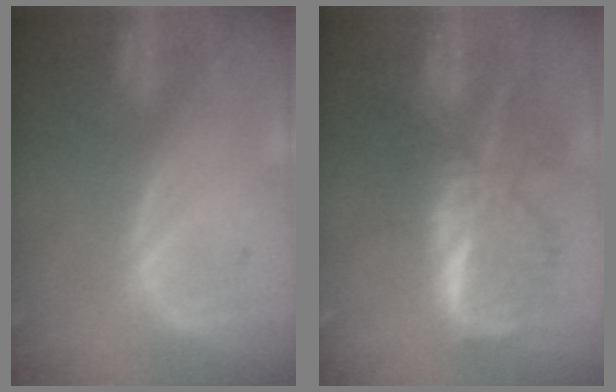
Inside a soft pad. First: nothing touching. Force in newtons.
{"total": 9.5, "press": 9.5, "slide": 0.7}